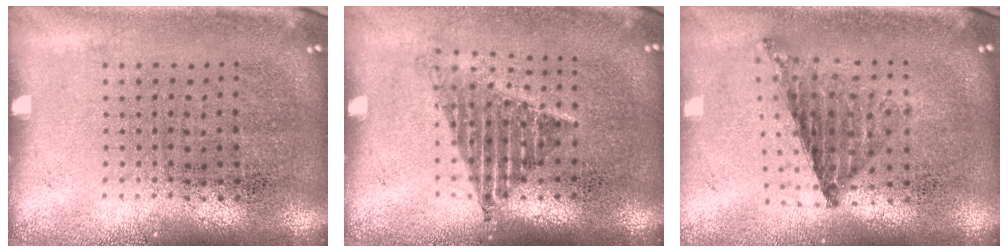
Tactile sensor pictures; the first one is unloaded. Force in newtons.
{"total": 1.2, "press": 1.0, "slide": 0.8}
{"total": 0.8, "press": 0.8, "slide": 0.1}